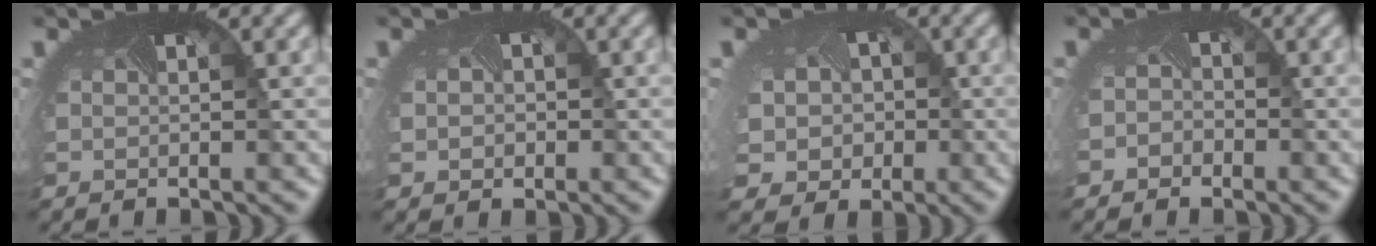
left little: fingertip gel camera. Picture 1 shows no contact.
{"total": 1.6, "force": [0.1, 1.5, 0.6], "torque": [-0.011, -0.003, 0.004]}
{"total": 6.7, "force": [-0.7, 6.0, 2.8], "torque": [-0.058, -0.012, -0.031]}
{"total": 1.4, "force": [-0.9, 1.0, -0.1], "torque": [0.007, -0.011, -0.014]}